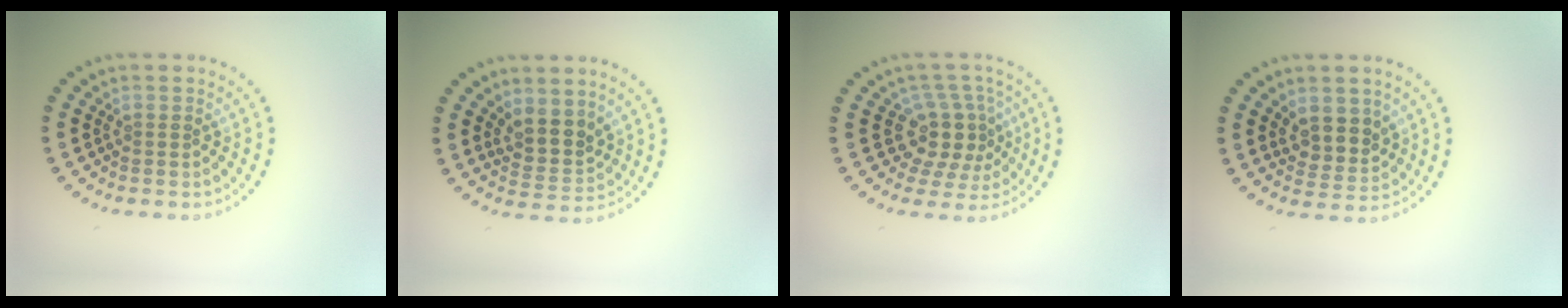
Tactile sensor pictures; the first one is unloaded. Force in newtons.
{"total": 2.9, "press": 2.3, "slide": 1.7}
{"total": 4.0, "press": 3.3, "slide": 2.3}
{"total": 3.2, "press": 2.9, "slide": 1.4}